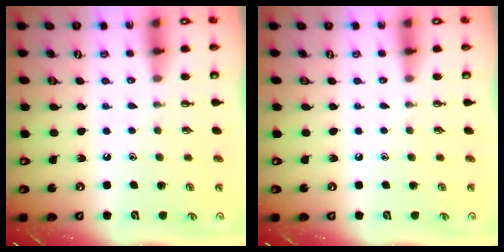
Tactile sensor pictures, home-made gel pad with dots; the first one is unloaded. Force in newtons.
{"total": 0.0}